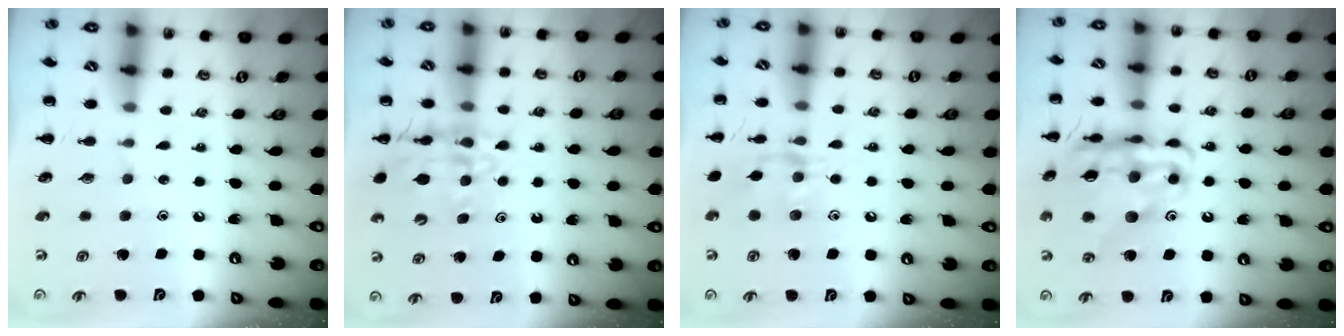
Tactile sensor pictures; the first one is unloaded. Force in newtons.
{"total": 12.8, "press": 12.5, "slide": 3.0}
{"total": 9.8, "press": 9.8, "slide": 0.7}
{"total": 19.5, "press": 19.2, "slide": 3.6}